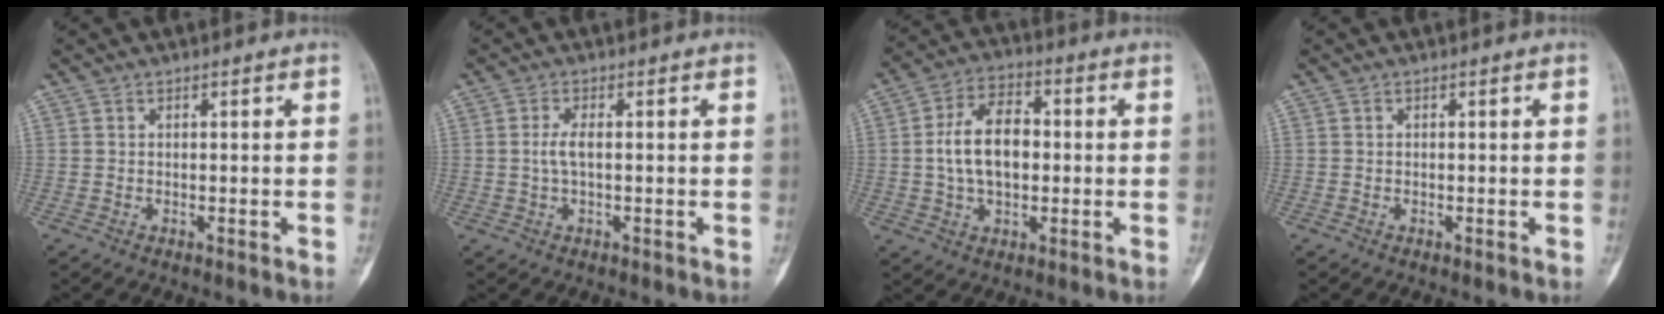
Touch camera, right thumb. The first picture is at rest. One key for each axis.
{"total": 2.6, "fx": 0.0, "fy": 0.9, "fz": 2.4, "tx": -0.058, "ty": 0.003, "tz": 0.001}
{"total": 11.2, "fx": 0.2, "fy": 6.9, "fz": 8.8, "tx": -0.146, "ty": 0.019, "tz": -0.001}
{"total": 0.0}